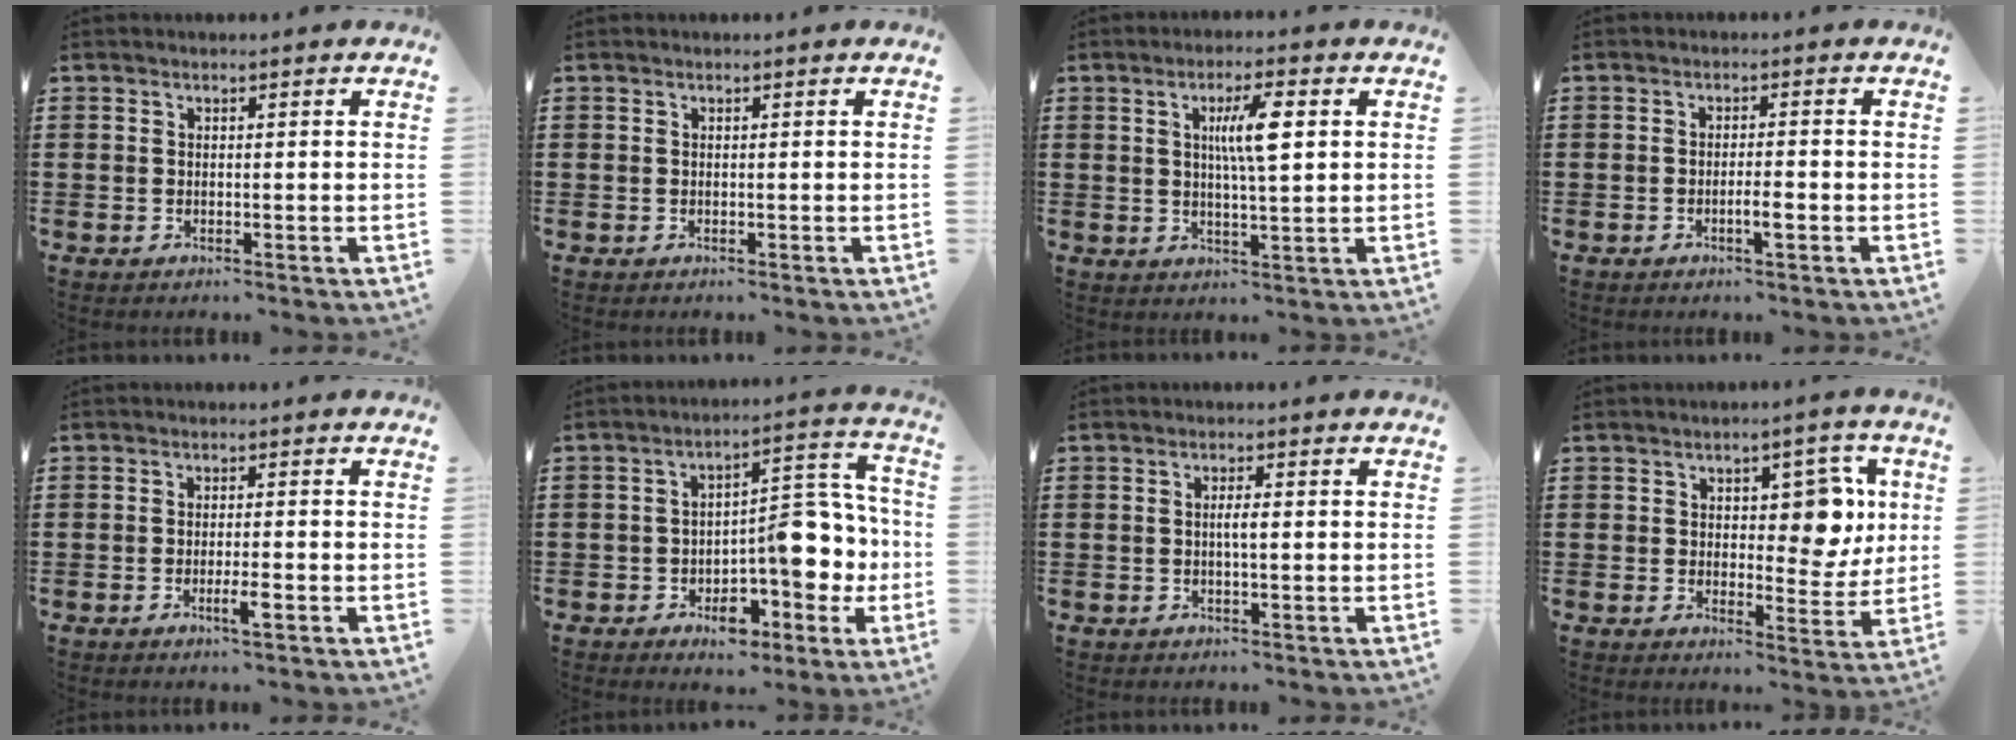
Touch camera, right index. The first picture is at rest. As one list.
[{"total": 0.0}, {"total": 6.6, "force": [1.6, 1.1, 6.3], "torque": [-0.124, 0.008, 0.022]}, {"total": 2.4, "force": [-1.0, 0.3, 2.1], "torque": [-0.036, 0.000, -0.019]}, {"total": 2.5, "force": [-1.3, 0.2, 2.2], "torque": [-0.037, -0.002, -0.022]}, {"total": 11.8, "force": [-2.7, 6.8, 9.3], "torque": [-0.114, 0.006, -0.041]}, {"total": 2.0, "force": [0.0, 0.3, 1.9], "torque": [-0.035, -0.001, 0.000]}, {"total": 7.9, "force": [2.4, 4.3, 6.1], "torque": [-0.079, -0.003, 0.032]}]